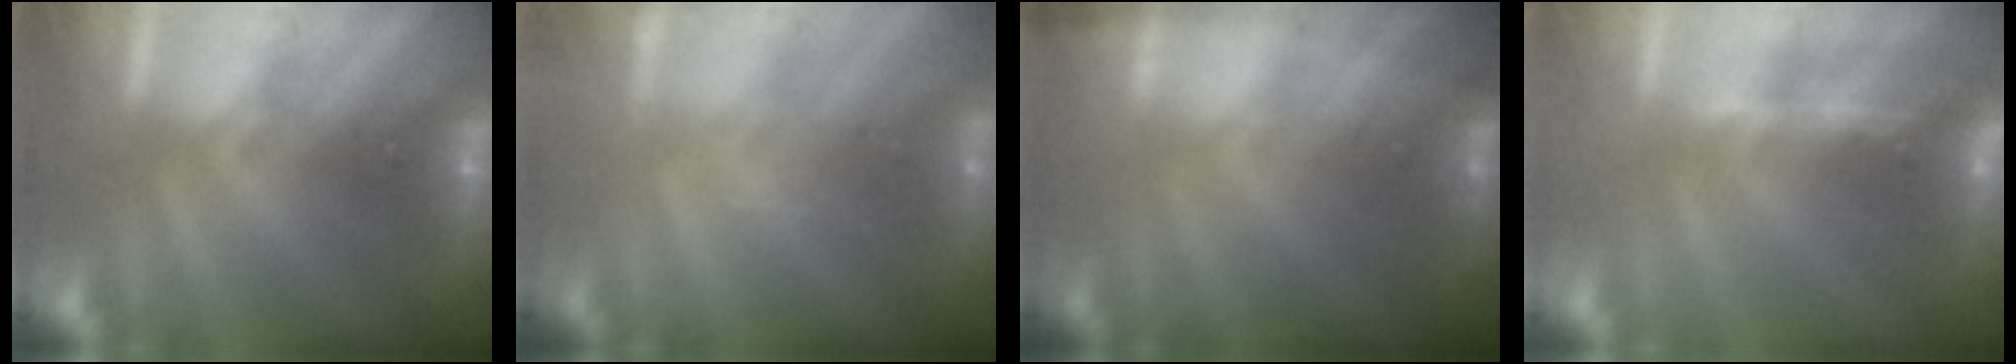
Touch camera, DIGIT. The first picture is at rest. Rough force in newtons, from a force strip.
{"total": 1.9}
{"total": 1.9}
{"total": 1.3}